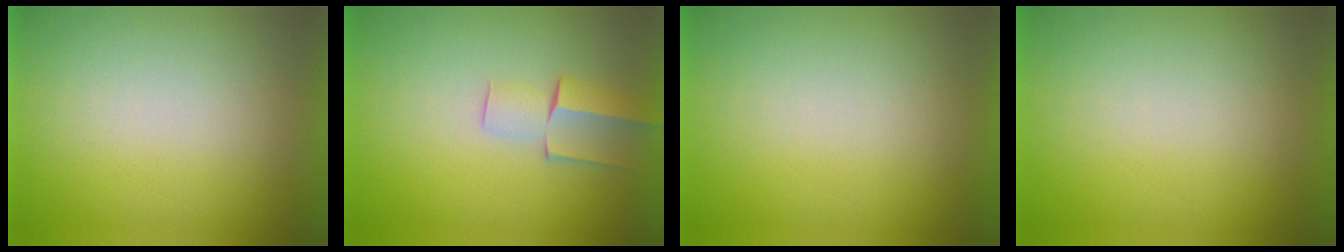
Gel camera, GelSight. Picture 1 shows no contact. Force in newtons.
{"total": 2.5}
{"total": 1.2}
{"total": 0.0}